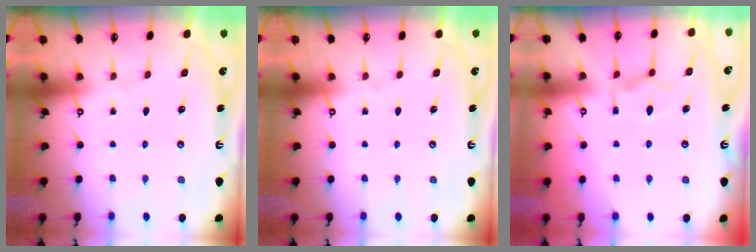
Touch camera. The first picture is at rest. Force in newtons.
{"total": 0.0}
{"total": 1.4, "press": 0.3, "slide": 1.3}